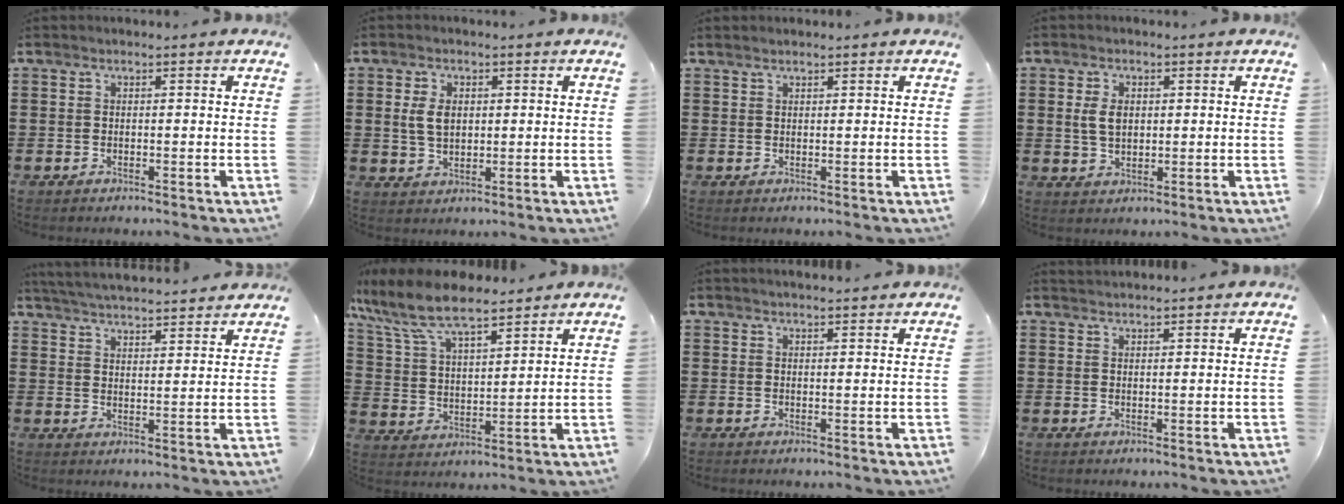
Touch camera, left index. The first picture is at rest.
{"total": 4.2, "force": [0.9, 2.6, 3.1], "torque": [-0.076, 0.007, 0.013]}
{"total": 0.9, "force": [0.8, 0.2, 0.3], "torque": [-0.007, 0.000, 0.015]}
{"total": 3.8, "force": [0.8, 2.4, 2.8], "torque": [-0.069, 0.005, 0.010]}
{"total": 4.3, "force": [4.2, -0.2, 0.5], "torque": [-0.027, -0.025, 0.073]}
{"total": 9.2, "force": [7.7, 2.3, 4.5], "torque": [-0.119, -0.030, 0.137]}
{"total": 1.2, "force": [1.2, 0.1, 0.2], "torque": [-0.006, 0.000, 0.024]}
{"total": 1.3, "force": [1.3, 0.1, 0.0], "torque": [-0.002, 0.000, 0.026]}